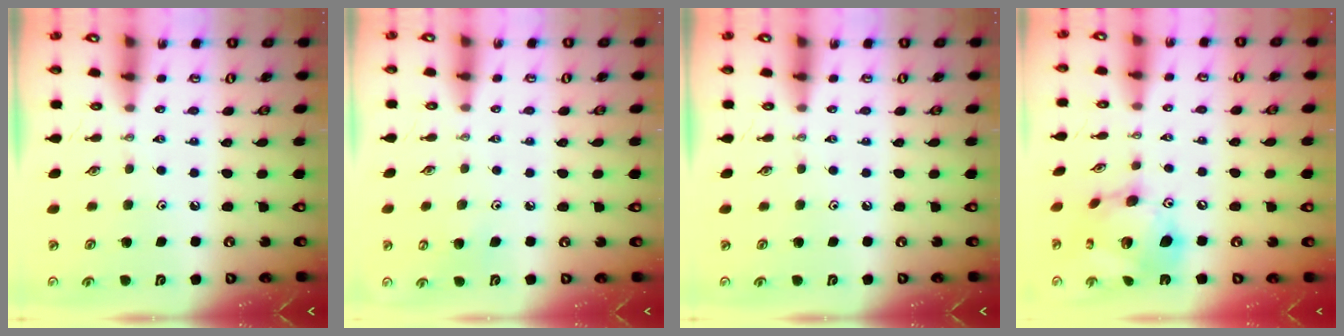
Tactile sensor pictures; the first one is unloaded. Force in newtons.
{"total": 5.3, "press": 5.1, "slide": 1.6}
{"total": 0.0}
{"total": 17.3, "press": 17.3, "slide": 1.6}